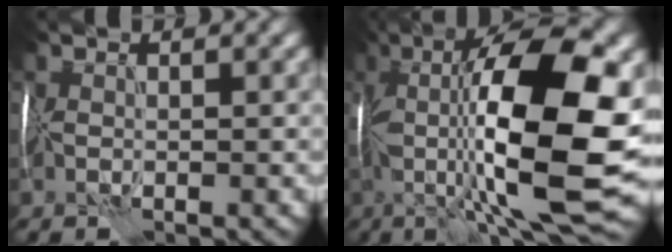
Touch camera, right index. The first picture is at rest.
{"total": 16.7, "force": [0.5, 4.7, 16.0], "torque": [-0.266, 0.010, 0.013]}